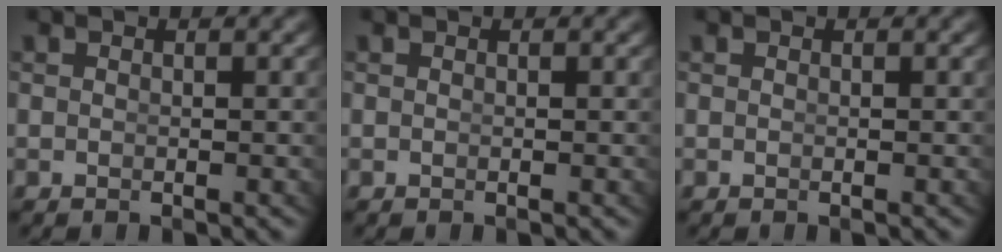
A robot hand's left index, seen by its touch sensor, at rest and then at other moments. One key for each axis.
{"total": 0.0}
{"total": 0.0}